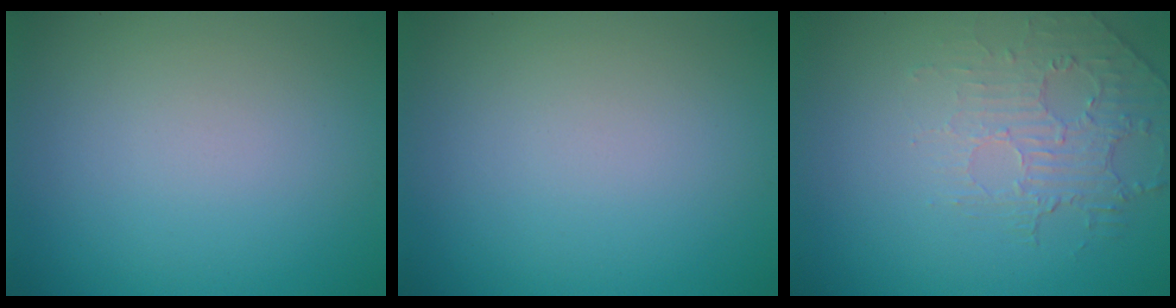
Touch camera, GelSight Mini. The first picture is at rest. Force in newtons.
{"total": 0.0}
{"total": 2.1, "press": 1.2, "slide": 1.7}